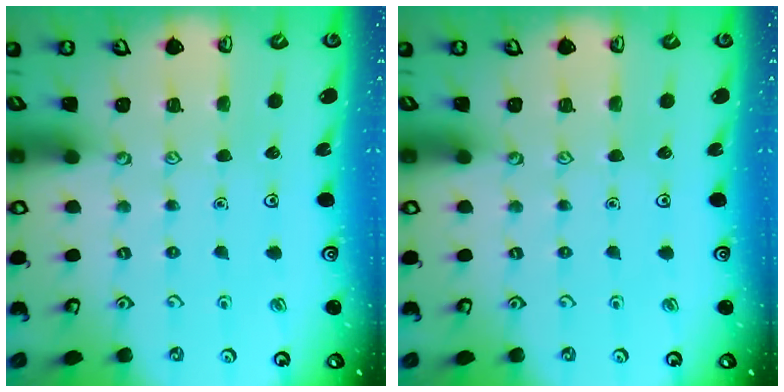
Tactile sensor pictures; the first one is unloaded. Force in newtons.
{"total": 0.0}